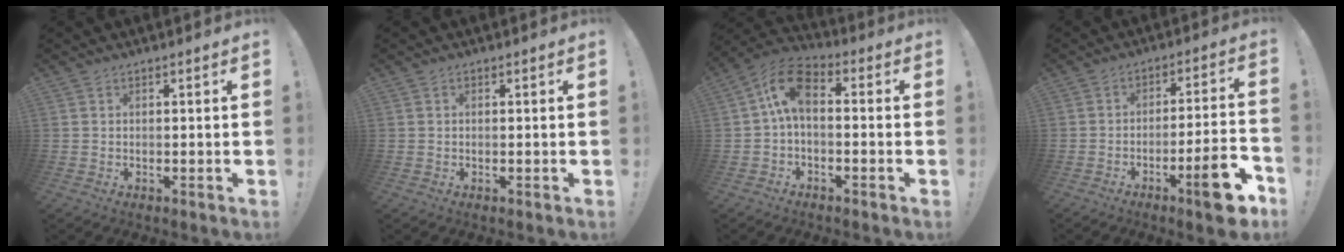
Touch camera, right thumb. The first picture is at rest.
{"total": 0.0}
{"total": 9.4, "force": [0.8, 5.4, 7.6], "torque": [-0.141, 0.010, 0.019]}
{"total": 14.7, "force": [-7.5, 3.0, 12.3], "torque": [-0.157, 0.040, -0.109]}